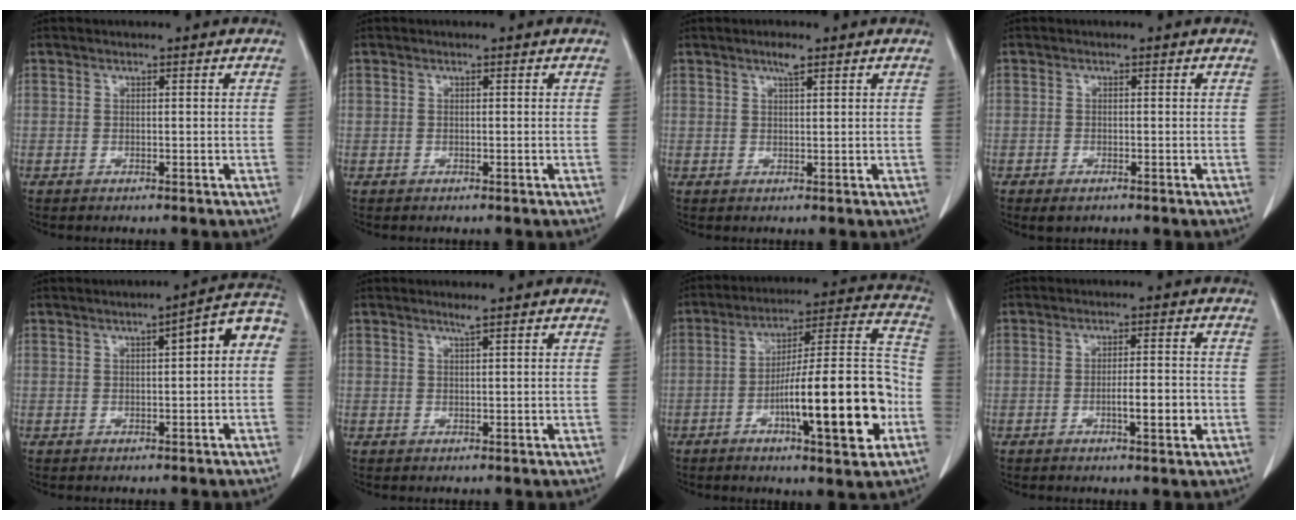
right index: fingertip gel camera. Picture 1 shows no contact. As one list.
[{"total": 0.0}, {"total": 1.8, "force": [1.2, 0.3, 1.3], "torque": [-0.027, 0.002, 0.021]}, {"total": 1.7, "force": [-1.1, 0.7, 1.1], "torque": [-0.018, -0.002, -0.013]}, {"total": 6.1, "force": [0.9, 1.1, 5.9], "torque": [-0.073, 0.024, 0.004]}, {"total": 0.9, "force": [0.7, -0.3, 0.5], "torque": [-0.019, -0.004, 0.017]}, {"total": 19.5, "force": [-6.1, 2.6, 18.4], "torque": [-0.266, 0.017, -0.086]}, {"total": 4.6, "force": [-1.4, 0.5, 4.3], "torque": [-0.067, -0.001, -0.019]}]